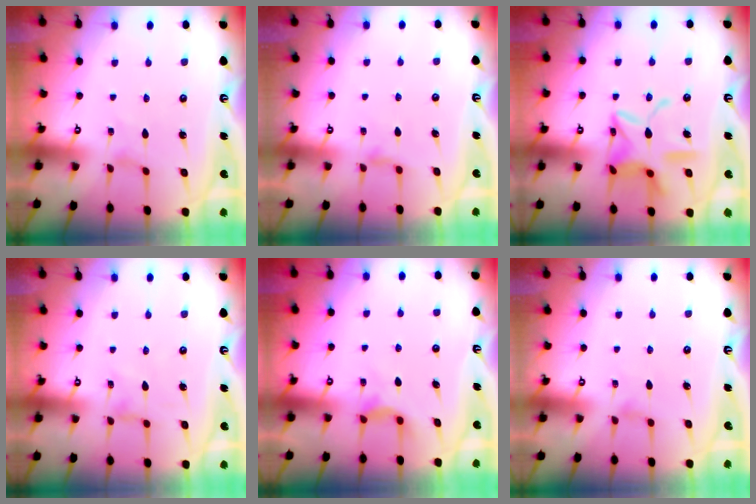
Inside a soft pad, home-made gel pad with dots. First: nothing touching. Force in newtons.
{"total": 3.4, "press": 3.3, "slide": 0.6}
{"total": 14.6, "press": 14.6, "slide": 1.4}
{"total": 0.0}
{"total": 3.2, "press": 3.2, "slide": 0.4}
{"total": 0.0}